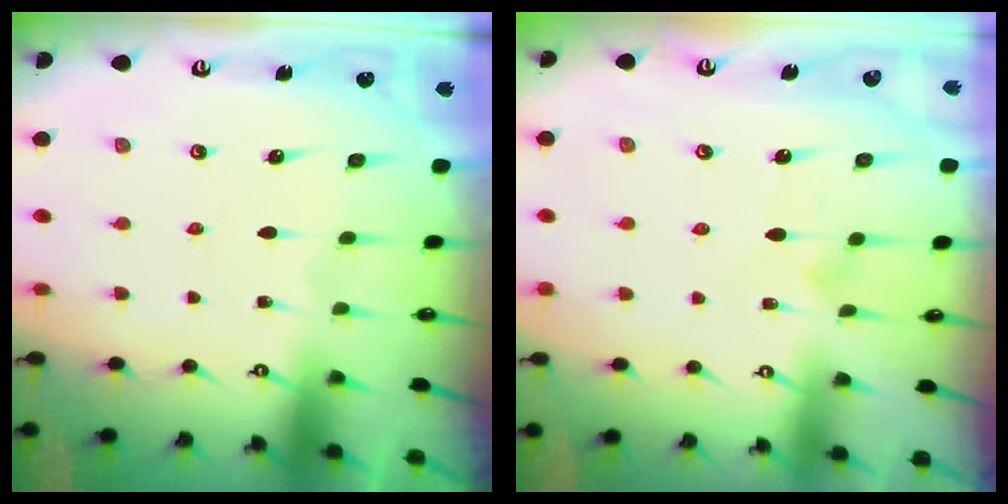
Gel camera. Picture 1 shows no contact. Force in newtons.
{"total": 4.3, "press": 4.2, "slide": 0.3}